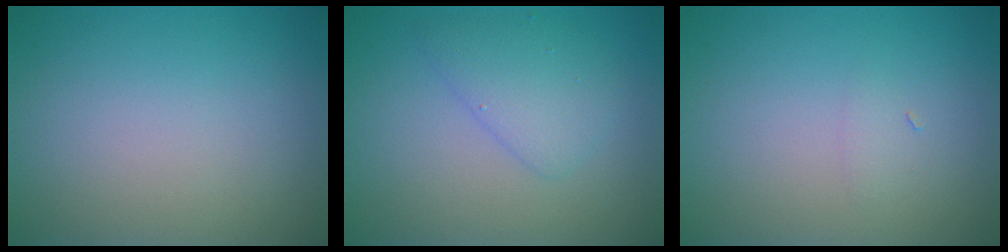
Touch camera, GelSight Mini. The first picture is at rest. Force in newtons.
{"total": 2.8, "press": 2.8, "slide": 0.1}
{"total": 0.6, "press": 0.6, "slide": 0.0}